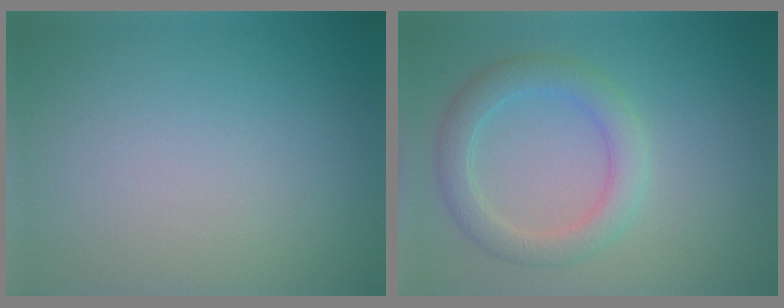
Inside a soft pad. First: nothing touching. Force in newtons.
{"total": 3.6, "press": 3.6, "slide": 0.1}